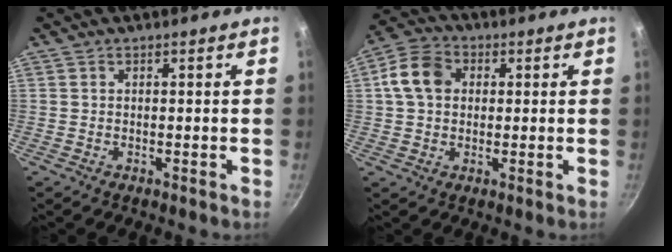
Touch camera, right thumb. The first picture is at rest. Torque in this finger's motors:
{"motor_torque": [-0.03, 0.46, 0.48, 0.44, 0.07]}